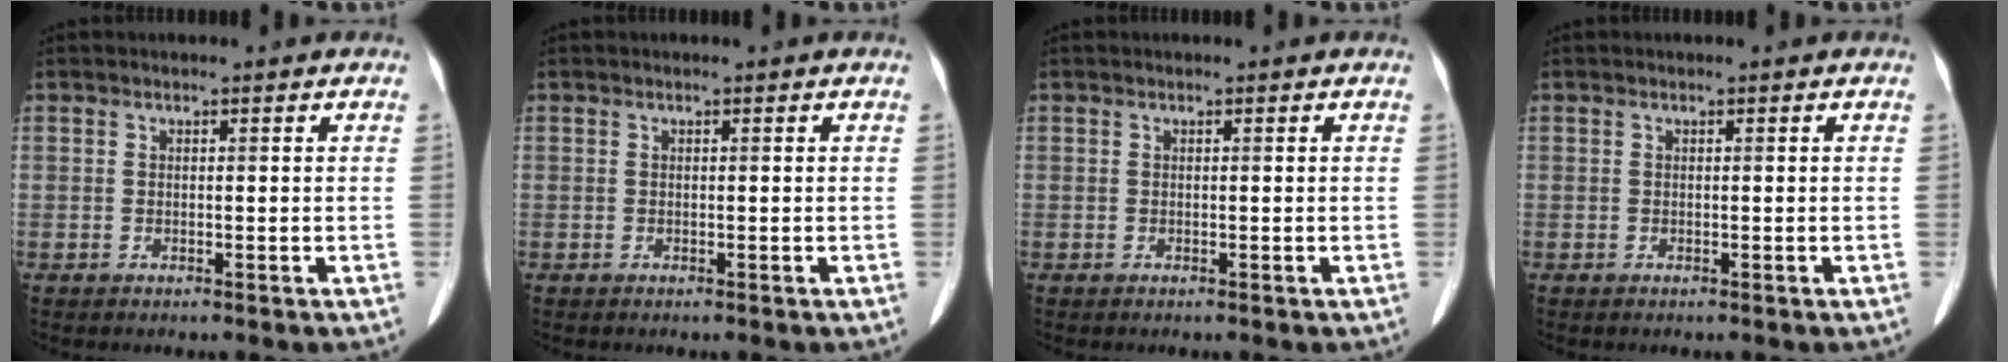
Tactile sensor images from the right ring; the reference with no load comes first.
{"total": 0.0}
{"total": 0.0}
{"total": 0.0}